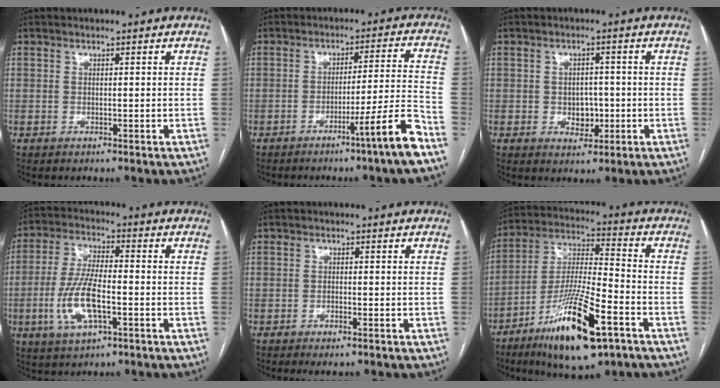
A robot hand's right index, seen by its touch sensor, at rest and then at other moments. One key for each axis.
{"total": 9.1, "fx": -5.7, "fy": -2.0, "fz": 6.8, "tx": -0.083, "ty": -0.008, "tz": -0.090}
{"total": 3.7, "fx": -0.7, "fy": 2.7, "fz": 2.5, "tx": -0.028, "ty": 0.005, "tz": -0.004}
{"total": 10.2, "fx": -2.9, "fy": 2.9, "fz": 9.4, "tx": -0.200, "ty": -0.001, "tz": -0.051}
{"total": 2.0, "fx": -1.3, "fy": 0.3, "fz": 1.5, "tx": -0.026, "ty": -0.004, "tz": -0.019}
{"total": 17.8, "fx": -9.4, "fy": 3.2, "fz": 14.7, "tx": -0.286, "ty": -0.025, "tz": -0.160}